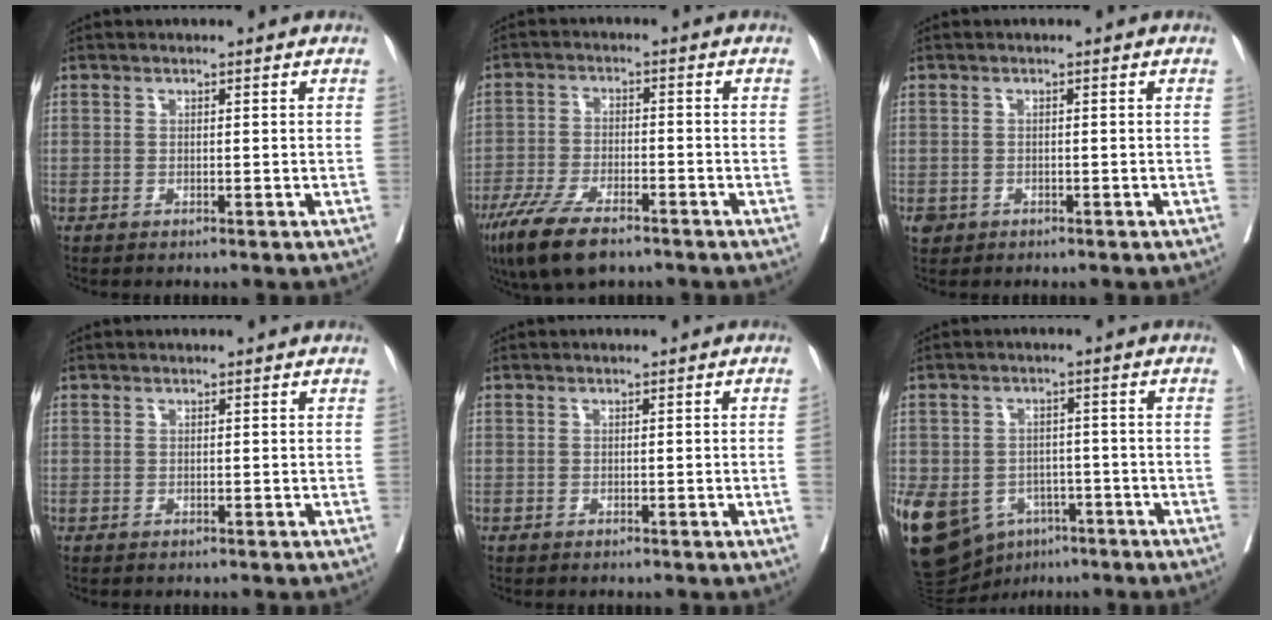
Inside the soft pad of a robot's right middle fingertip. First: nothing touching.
{"total": 10.2, "force": [-7.1, 2.9, 6.7], "torque": [-0.129, -0.021, -0.122]}
{"total": 1.3, "force": [-0.9, 0.9, 0.5], "torque": [-0.013, 0.001, -0.011]}
{"total": 0.0}
{"total": 1.1, "force": [-0.1, -0.1, 1.1], "torque": [-0.016, 0.003, 0.002]}
{"total": 23.2, "force": [-10.1, 17.4, 11.6], "torque": [-0.342, -0.019, -0.144]}